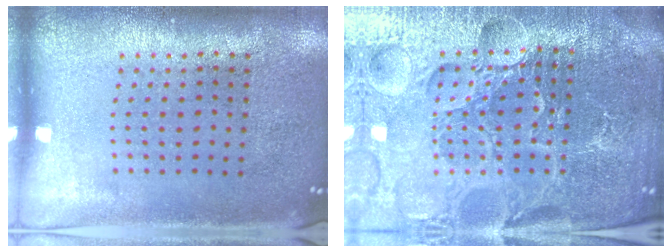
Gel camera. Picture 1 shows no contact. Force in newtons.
{"total": 6.2, "press": 5.5, "slide": 2.8}